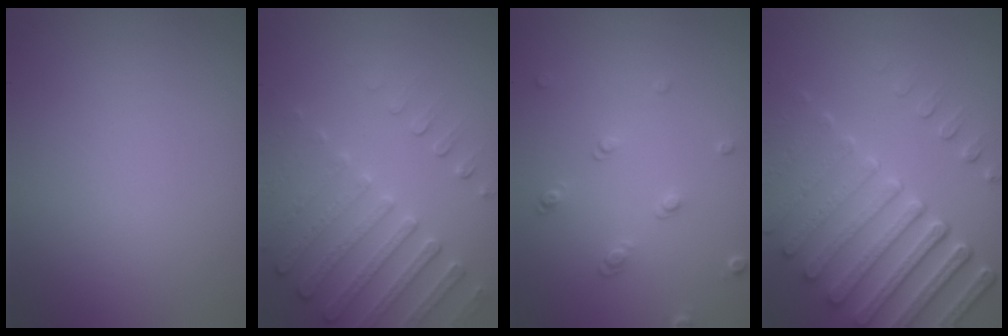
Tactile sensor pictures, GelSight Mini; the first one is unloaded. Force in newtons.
{"total": 4.7, "press": 3.7, "slide": 2.9}
{"total": 1.5, "press": 1.0, "slide": 1.1}
{"total": 7.4, "press": 5.6, "slide": 4.9}